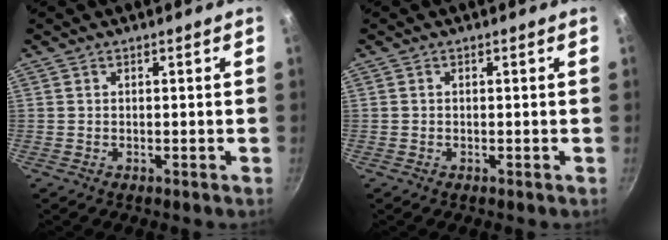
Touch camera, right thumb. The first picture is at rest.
{"total": 0.0}